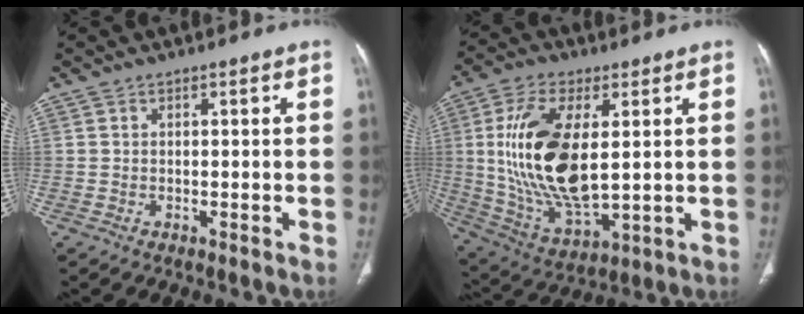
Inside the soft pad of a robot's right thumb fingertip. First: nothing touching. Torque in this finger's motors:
{"motor_torque": [0.96, 4.05, 2.07, 0.34, 0.75]}